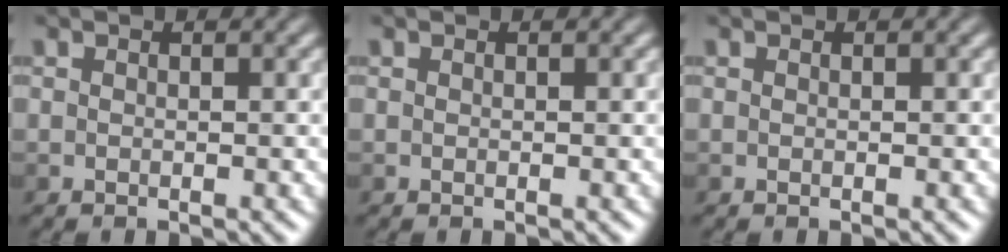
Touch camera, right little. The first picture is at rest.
{"total": 0.0}
{"total": 0.0}